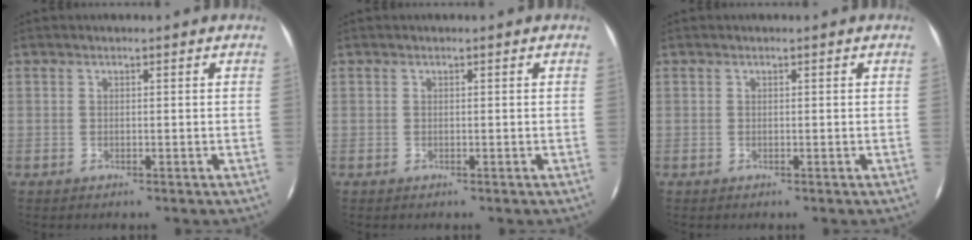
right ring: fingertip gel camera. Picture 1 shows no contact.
{"total": 0.0}
{"total": 0.0}